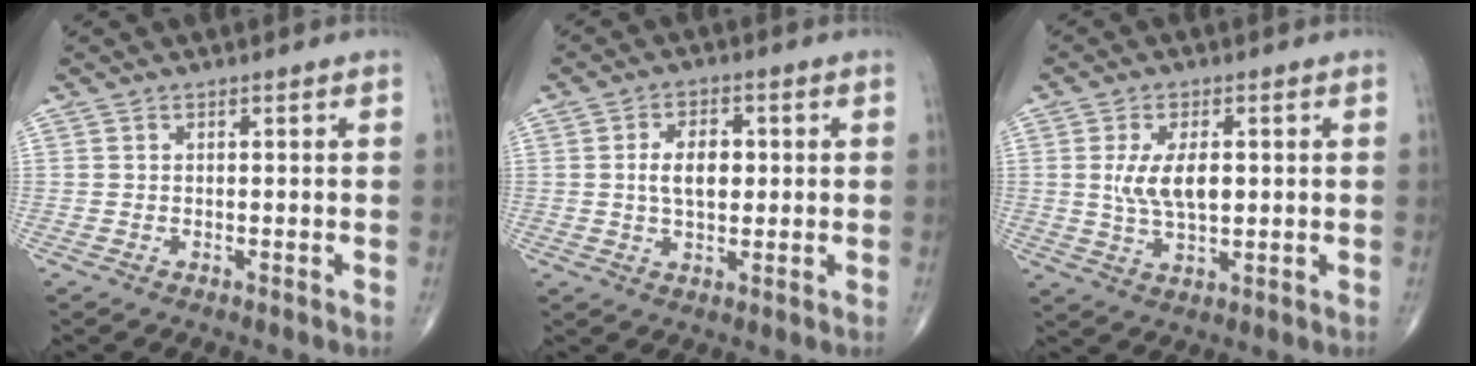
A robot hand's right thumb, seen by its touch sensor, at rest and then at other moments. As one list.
[{"total": 6.5, "force": [0.7, 3.8, 5.2], "torque": [-0.076, 0.003, 0.009]}, {"total": 7.7, "force": [0.9, 3.9, 6.6], "torque": [-0.117, -0.007, 0.021]}]